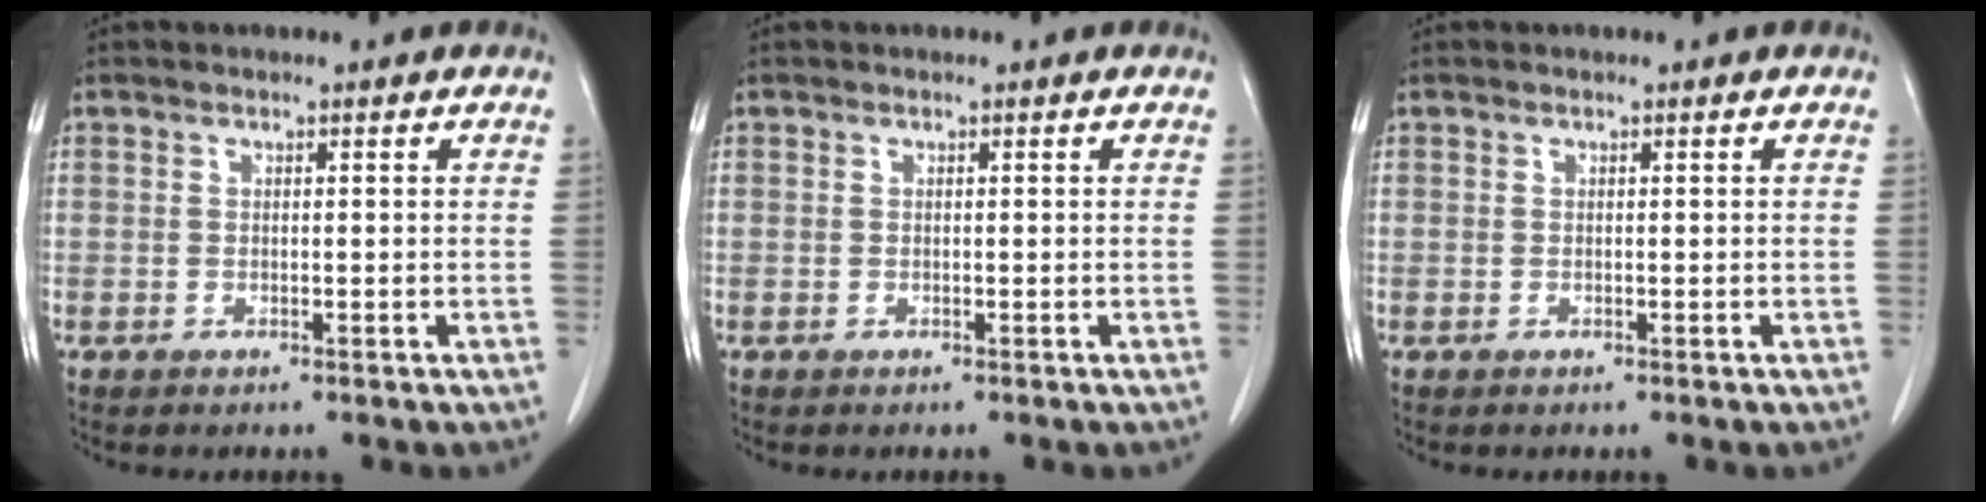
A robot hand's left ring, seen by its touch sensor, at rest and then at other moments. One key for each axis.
{"total": 0.0}
{"total": 0.0}